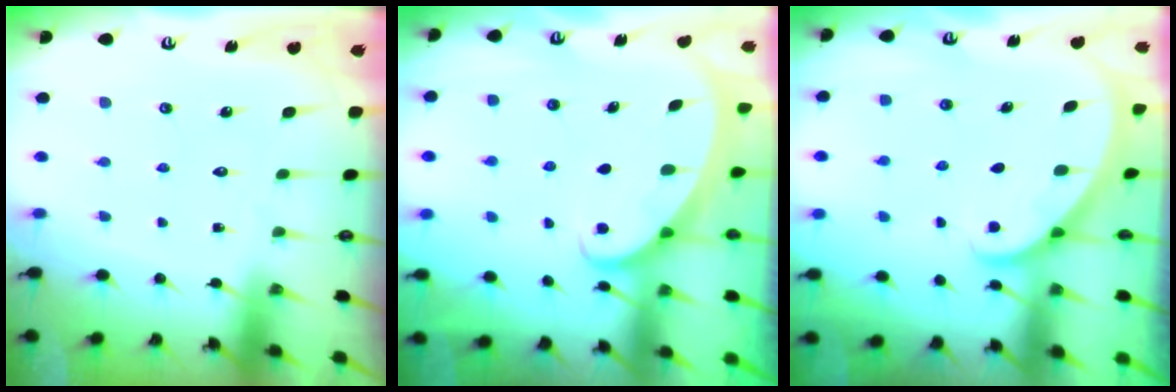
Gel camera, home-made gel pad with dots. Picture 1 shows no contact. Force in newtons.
{"total": 2.0, "press": 2.0, "slide": 0.0}
{"total": 2.1, "press": 2.1, "slide": 0.1}